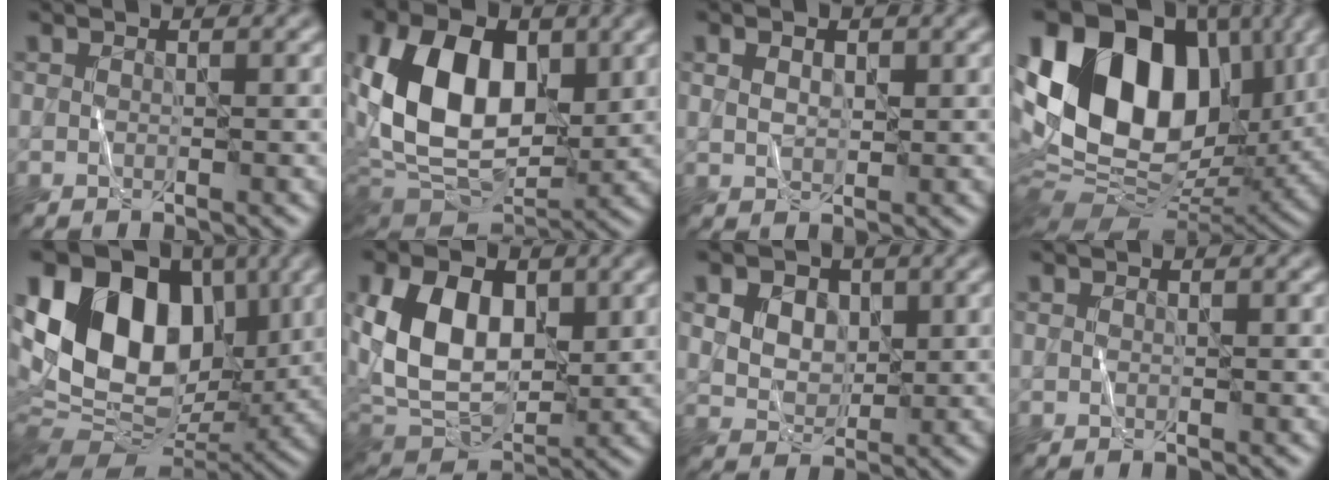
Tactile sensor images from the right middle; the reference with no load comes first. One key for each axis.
{"total": 12.6, "fx": 1.9, "fy": 8.5, "fz": 9.0, "tx": -0.168, "ty": -0.001, "tz": 0.028}
{"total": 1.9, "fx": 0.9, "fy": 1.2, "fz": 1.2, "tx": -0.020, "ty": 0.004, "tz": 0.015}
{"total": 19.2, "fx": 4.1, "fy": 13.2, "fz": 13.3, "tx": -0.242, "ty": 0.017, "tz": 0.073}
{"total": 16.0, "fx": 4.2, "fy": 10.9, "fz": 11.0, "tx": -0.183, "ty": 0.031, "tz": 0.063}
{"total": 10.6, "fx": 1.9, "fy": 7.0, "fz": 7.7, "tx": -0.166, "ty": -0.003, "tz": 0.030}
{"total": 7.9, "fx": 3.5, "fy": 5.7, "fz": 4.2, "tx": -0.079, "ty": 0.024, "tz": 0.046}
{"total": 0.0}